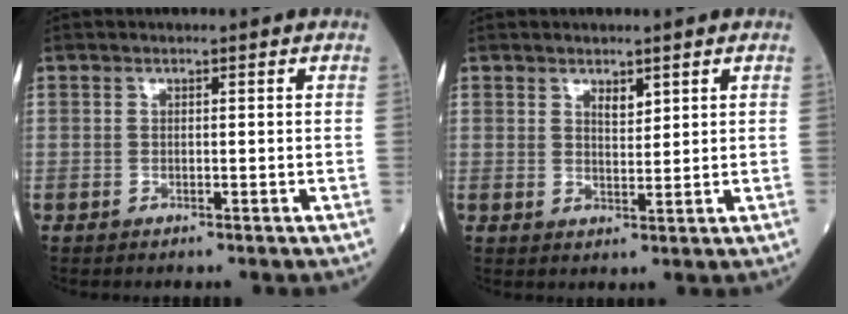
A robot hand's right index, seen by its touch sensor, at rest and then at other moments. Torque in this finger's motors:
{"motor_torque": [0.00, 0.01, 0.00, 0.00]}